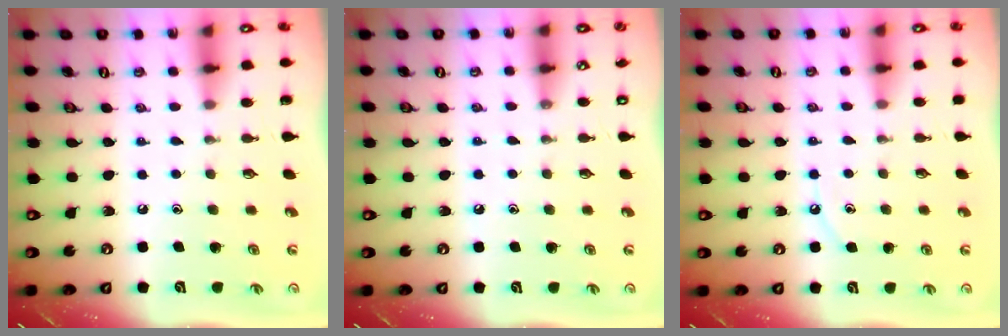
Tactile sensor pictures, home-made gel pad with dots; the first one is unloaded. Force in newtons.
{"total": 4.8, "press": 4.8, "slide": 0.6}
{"total": 4.7, "press": 4.7, "slide": 0.4}